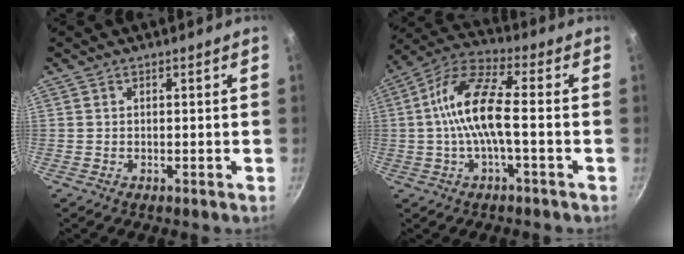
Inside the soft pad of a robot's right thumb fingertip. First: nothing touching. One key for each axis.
{"total": 12.3, "fx": -1.1, "fy": 3.9, "fz": 11.6, "tx": -0.233, "ty": 0.035, "tz": -0.036}